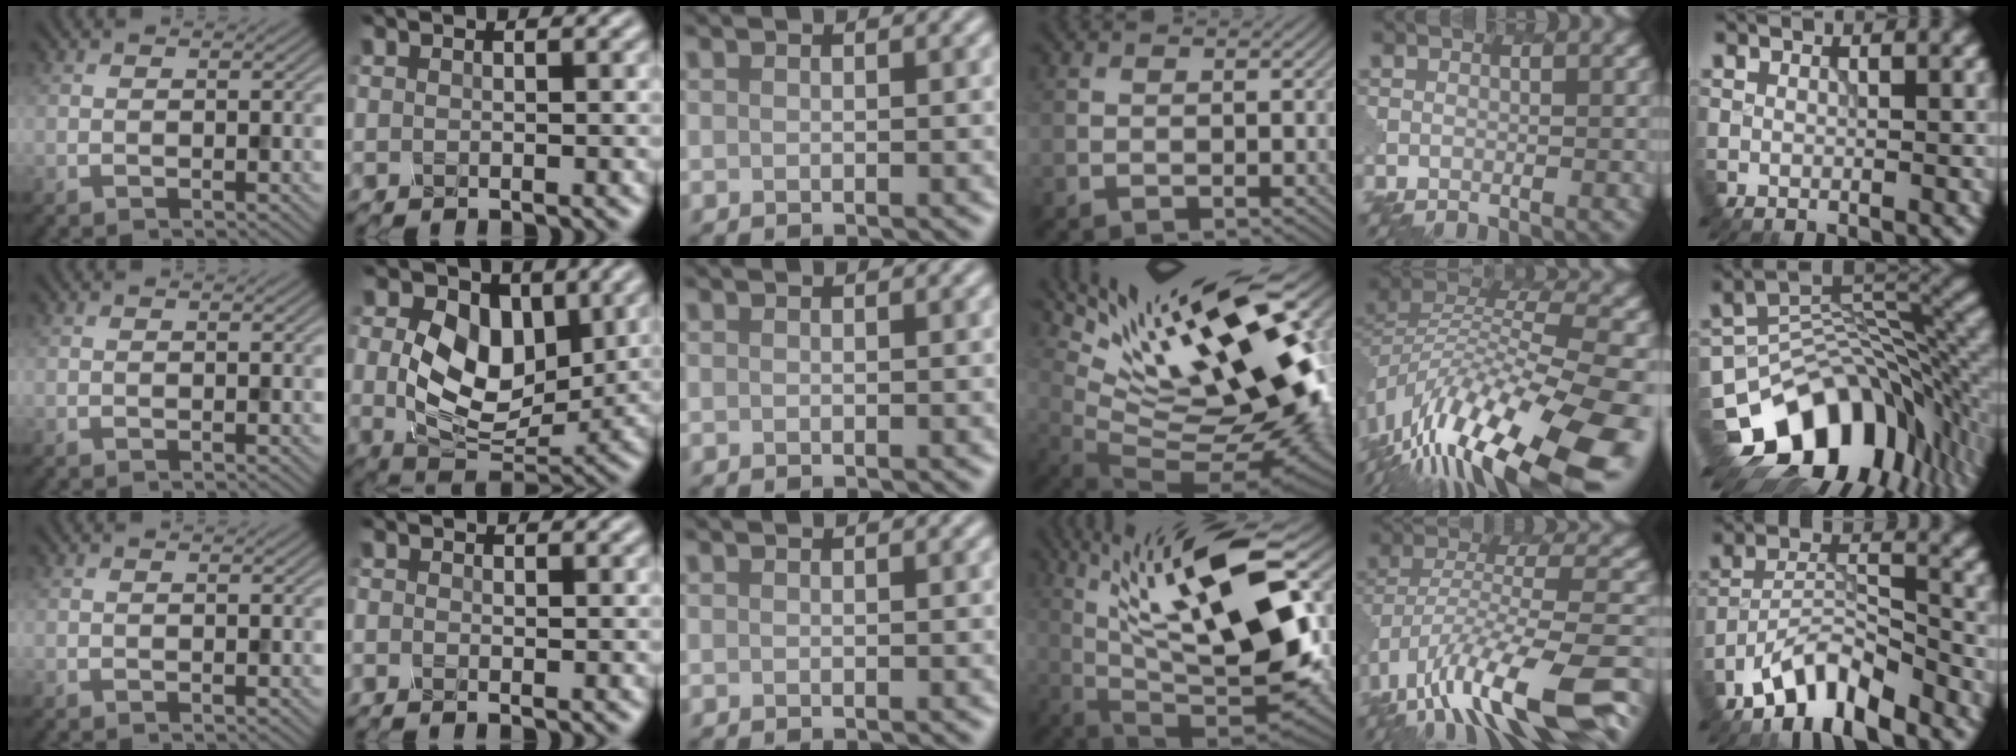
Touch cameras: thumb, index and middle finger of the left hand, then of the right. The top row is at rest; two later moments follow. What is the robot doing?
{"motion": "twist", "object": "rubiks cube"}